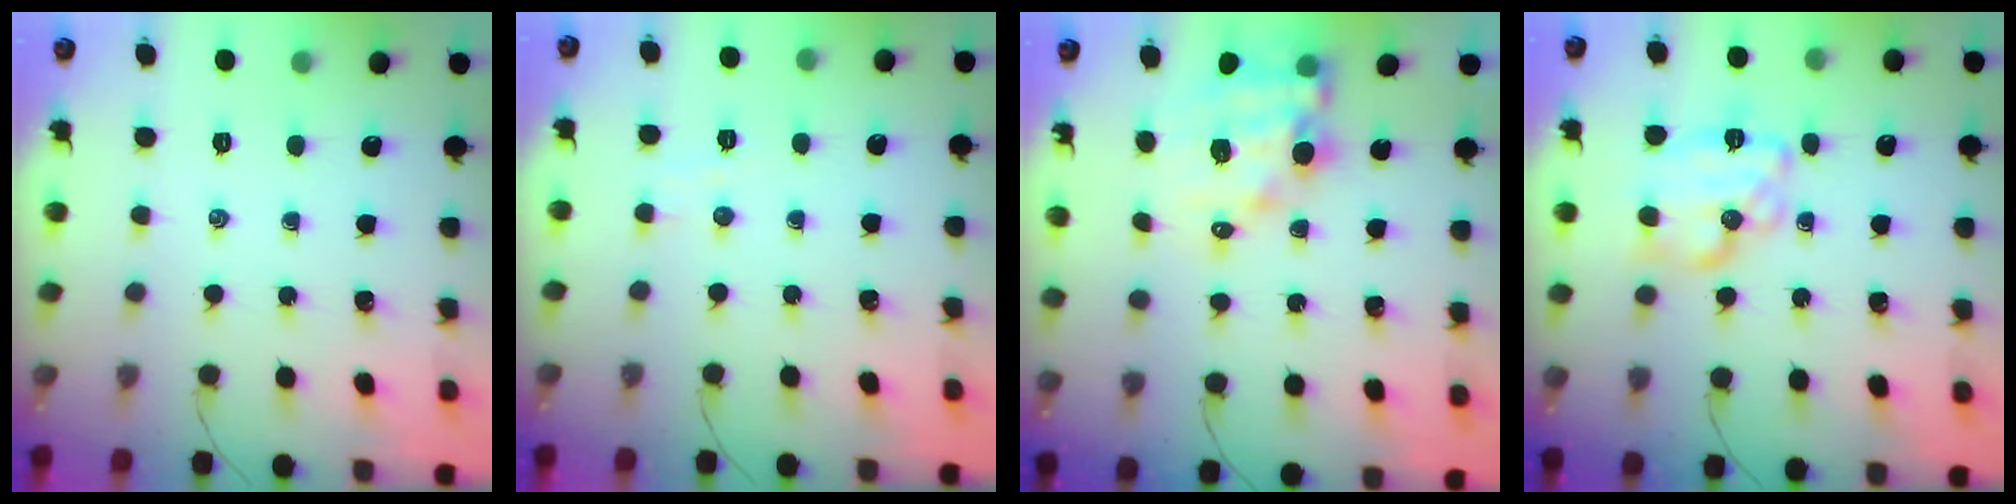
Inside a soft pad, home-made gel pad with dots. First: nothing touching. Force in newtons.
{"total": 2.4, "press": 2.3, "slide": 0.6}
{"total": 10.8, "press": 10.3, "slide": 3.0}
{"total": 11.3, "press": 11.3, "slide": 0.5}